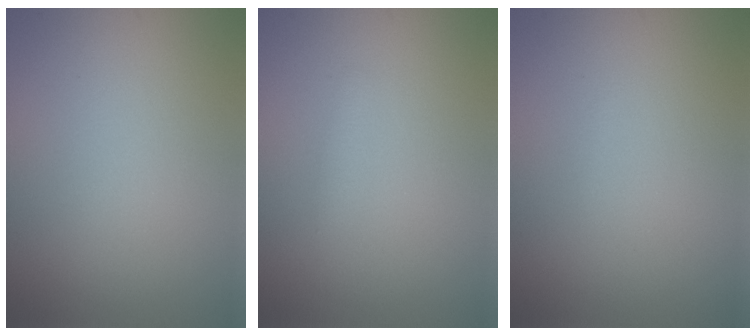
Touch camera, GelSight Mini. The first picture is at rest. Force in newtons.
{"total": 0.6, "press": 0.6, "slide": 0.1}
{"total": 0.0}